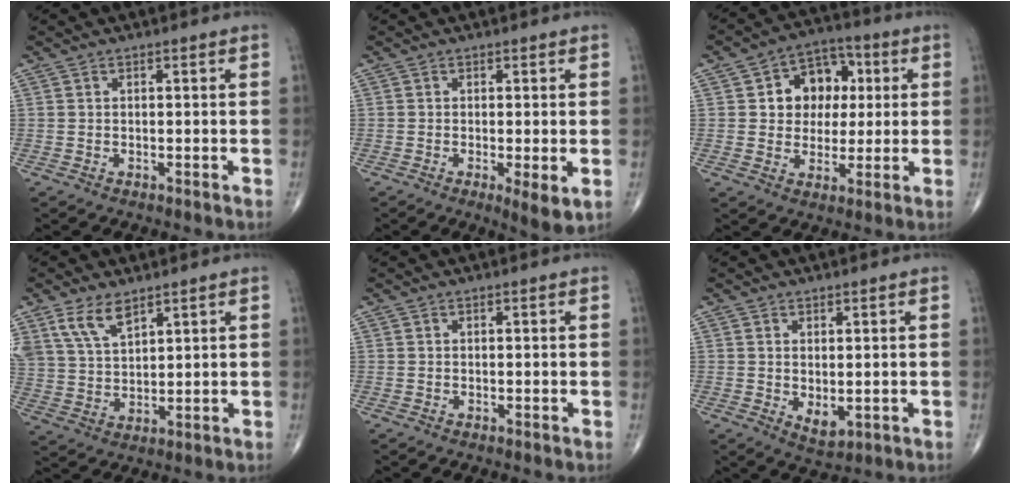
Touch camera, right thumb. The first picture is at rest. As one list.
[{"total": 4.5, "force": [-1.1, 1.1, 4.3], "torque": [-0.073, -0.016, -0.020]}, {"total": 11.5, "force": [2.2, 9.0, 6.8], "torque": [-0.047, 0.011, 0.031]}, {"total": 7.5, "force": [5.0, 3.4, 4.4], "torque": [-0.080, -0.018, 0.108]}, {"total": 0.0}, {"total": 3.7, "force": [-0.2, 2.0, 3.1], "torque": [-0.042, -0.009, 0.007]}]